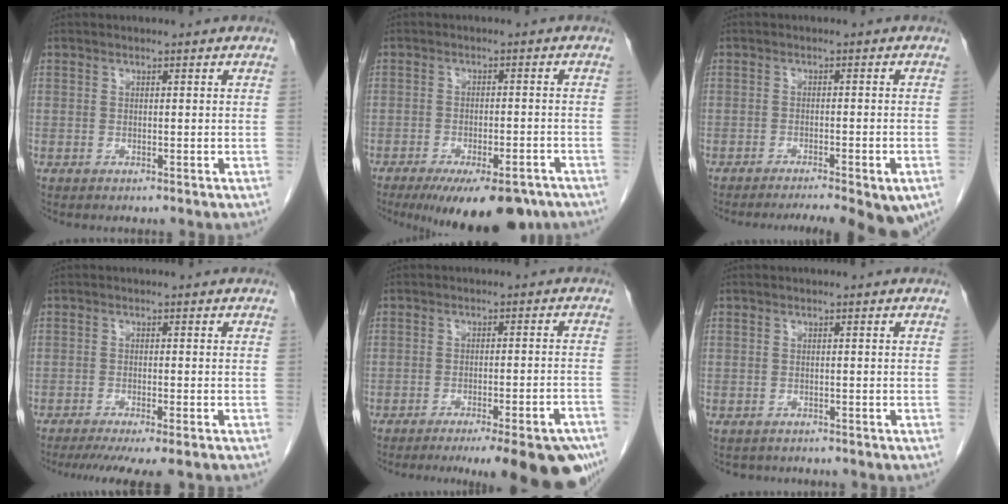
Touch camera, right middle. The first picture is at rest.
{"total": 13.3, "force": [-10.0, 4.0, 7.8], "torque": [-0.096, -0.013, -0.140]}
{"total": 12.2, "force": [-9.2, 2.4, 7.7], "torque": [-0.095, -0.010, -0.117]}
{"total": 9.8, "force": [-8.0, 0.7, 5.5], "torque": [-0.068, -0.016, -0.116]}
{"total": 16.9, "force": [-13.6, 1.4, 10.0], "torque": [-0.071, -0.011, -0.174]}
{"total": 2.7, "force": [-2.4, 1.1, 0.2], "torque": [-0.006, -0.002, -0.031]}